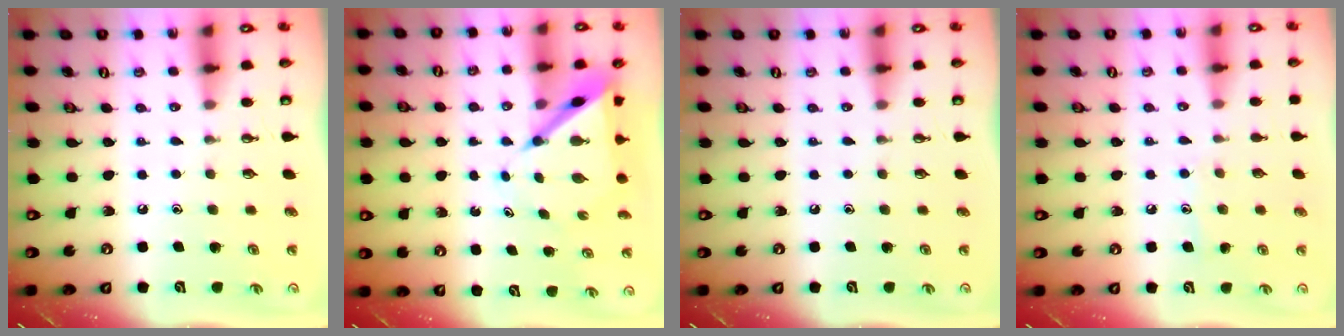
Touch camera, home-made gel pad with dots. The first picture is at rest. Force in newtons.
{"total": 6.5, "press": 6.5, "slide": 0.7}
{"total": 0.0}
{"total": 5.5, "press": 5.5, "slide": 0.4}